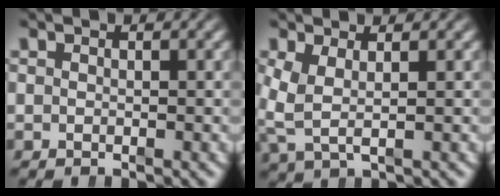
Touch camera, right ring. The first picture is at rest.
{"total": 3.5, "force": [0.0, 2.2, 2.8], "torque": [-0.080, -0.022, 0.013]}